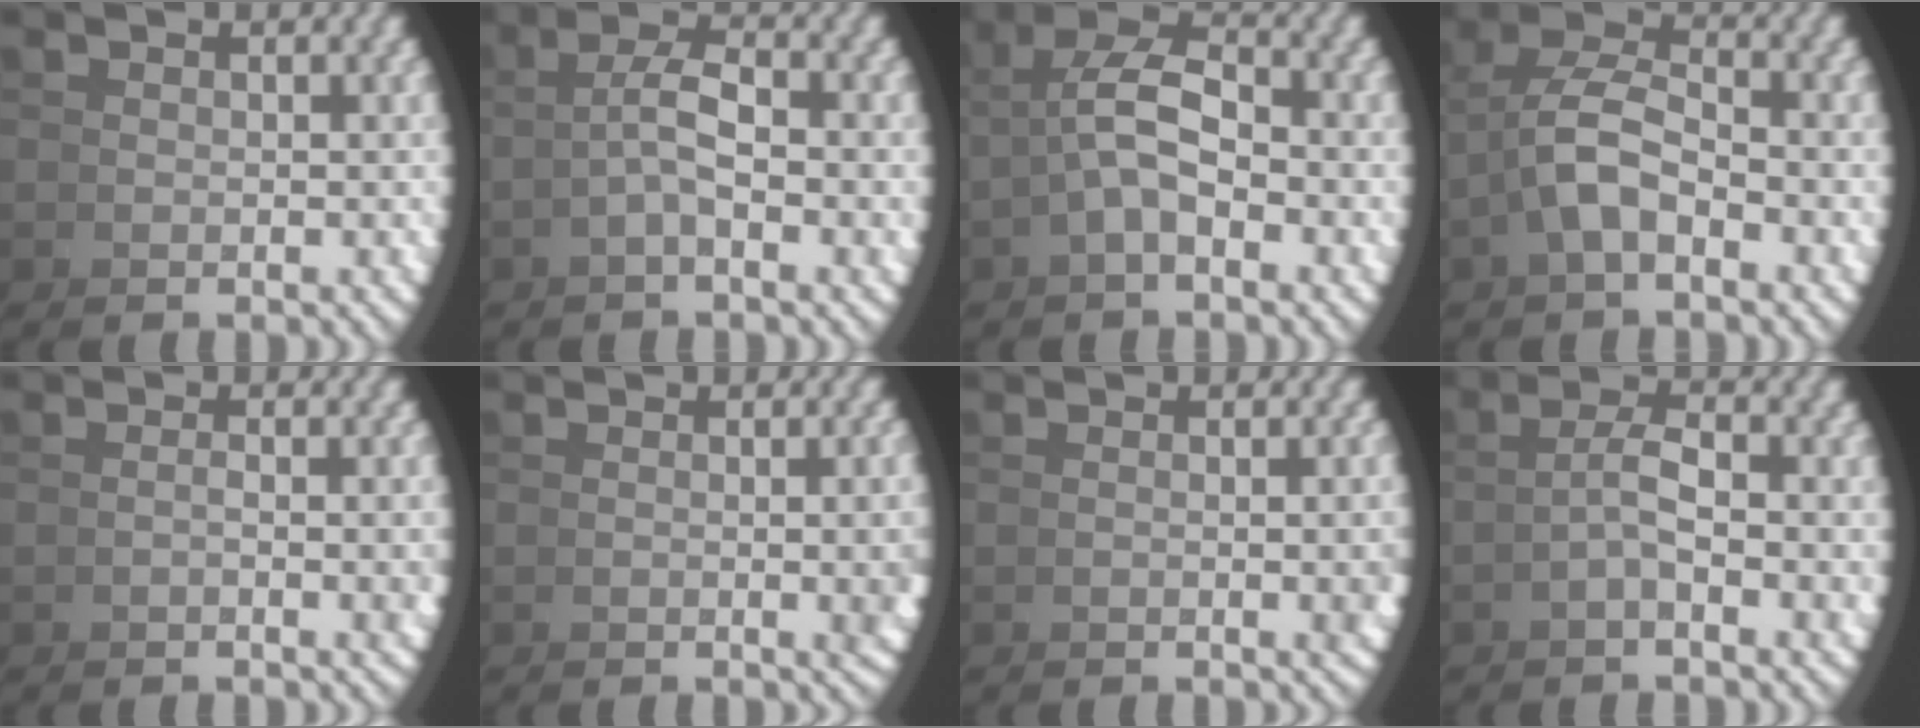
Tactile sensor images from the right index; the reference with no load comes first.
{"total": 3.0, "force": [0.4, 0.5, 2.9], "torque": [-0.052, 0.003, 0.005]}
{"total": 5.4, "force": [1.2, 2.7, 4.4], "torque": [-0.077, 0.000, 0.015]}
{"total": 4.5, "force": [0.3, 2.9, 3.4], "torque": [-0.077, -0.002, 0.002]}
{"total": 2.0, "force": [-0.5, 0.0, 2.0], "torque": [-0.018, 0.008, -0.012]}
{"total": 3.7, "force": [-0.1, 1.2, 3.5], "torque": [-0.032, 0.012, -0.010]}
{"total": 2.9, "force": [-0.2, 0.9, 2.8], "torque": [-0.024, 0.010, -0.010]}
{"total": 2.6, "force": [-0.2, 0.0, 2.6], "torque": [-0.047, 0.000, -0.005]}